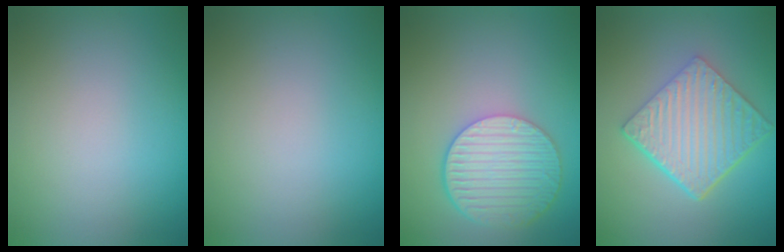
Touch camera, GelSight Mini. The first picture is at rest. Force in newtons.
{"total": 0.0}
{"total": 6.0, "press": 5.0, "slide": 3.4}
{"total": 7.0, "press": 4.7, "slide": 5.2}